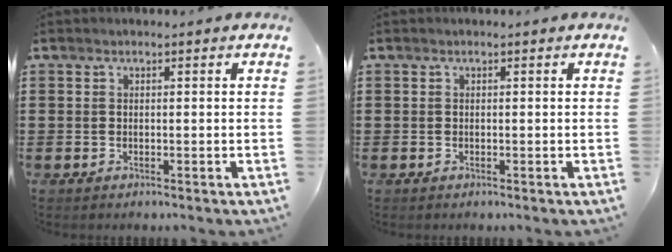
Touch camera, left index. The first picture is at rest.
{"total": 0.0}